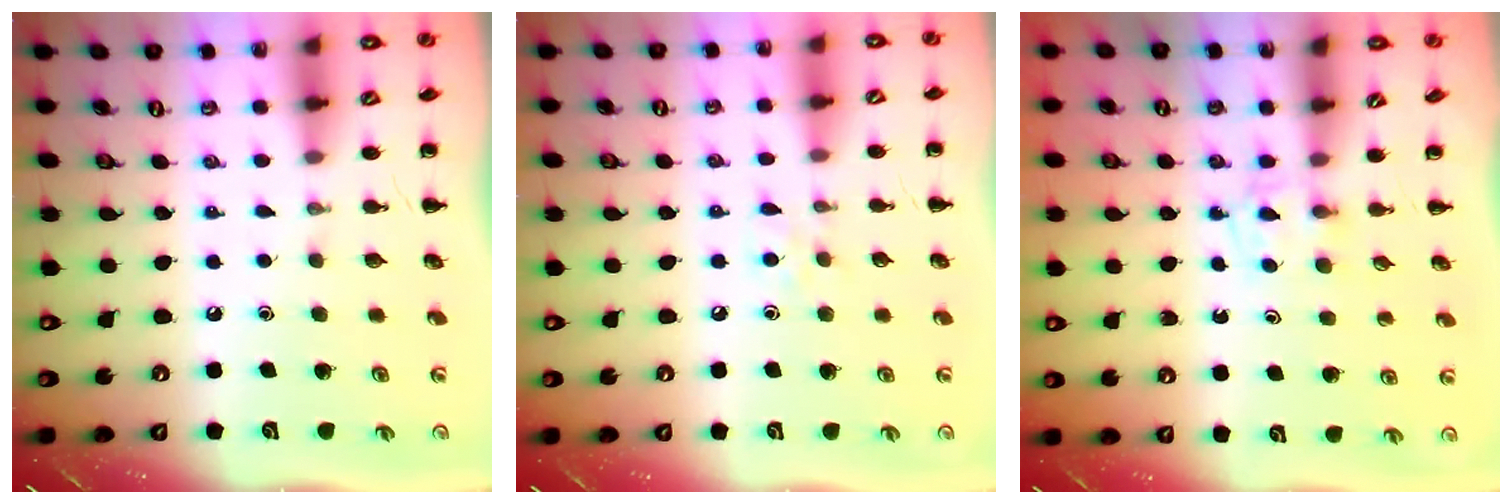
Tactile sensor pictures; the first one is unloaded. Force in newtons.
{"total": 4.3, "press": 4.1, "slide": 1.2}
{"total": 2.3, "press": 2.0, "slide": 1.0}